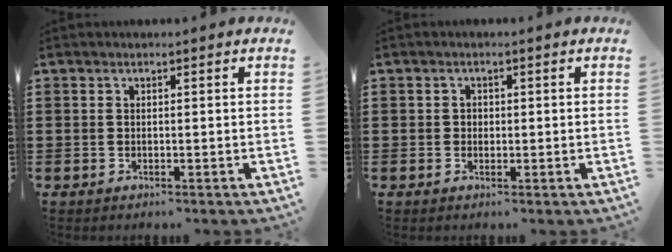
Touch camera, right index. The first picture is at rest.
{"total": 0.8, "force": [0.0, 0.7, 0.3], "torque": [-0.008, 0.004, 0.000]}